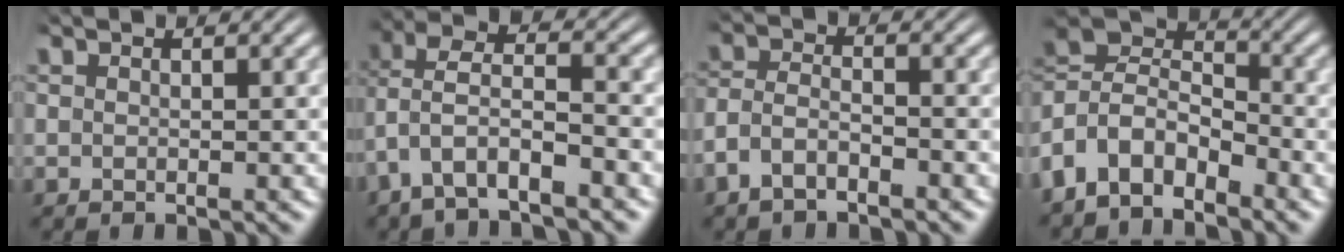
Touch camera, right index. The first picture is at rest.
{"total": 4.2, "force": [-0.4, 3.0, 2.9], "torque": [-0.088, -0.015, 0.000]}
{"total": 4.2, "force": [-2.2, 3.1, 1.8], "torque": [-0.056, -0.009, -0.039]}
{"total": 9.3, "force": [0.1, 8.0, 4.8], "torque": [-0.125, -0.019, -0.007]}